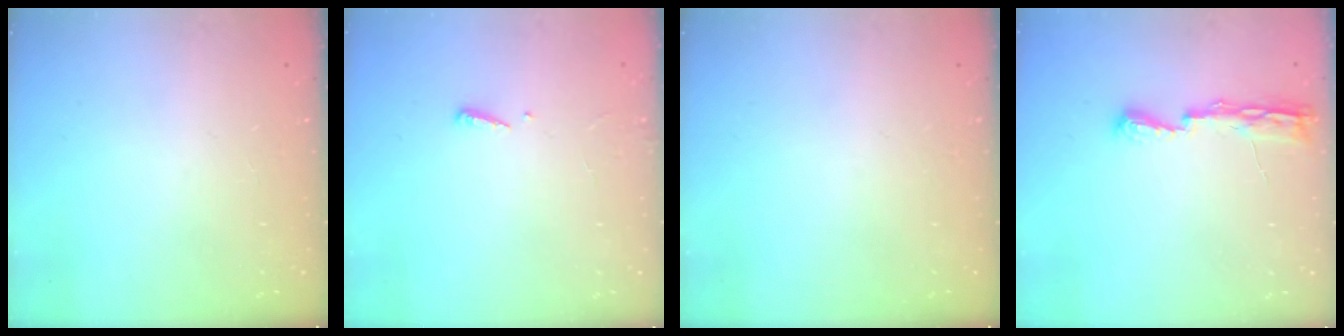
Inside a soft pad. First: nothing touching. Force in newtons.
{"total": 2.4, "press": 2.4, "slide": 0.2}
{"total": 0.0}
{"total": 7.1, "press": 7.1, "slide": 0.8}